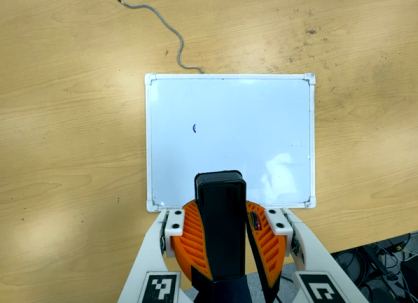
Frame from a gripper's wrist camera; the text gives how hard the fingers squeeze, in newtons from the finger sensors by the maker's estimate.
{"total": 10.6, "left": 10.7, "right": 10.6}